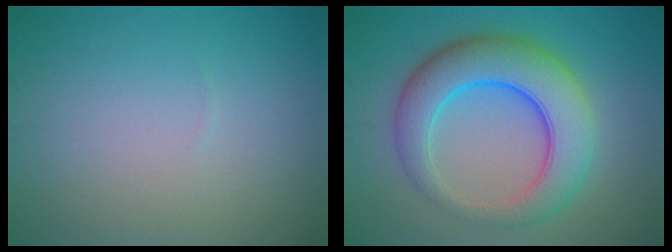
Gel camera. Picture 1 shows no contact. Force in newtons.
{"total": 8.2, "press": 8.2, "slide": 0.0}